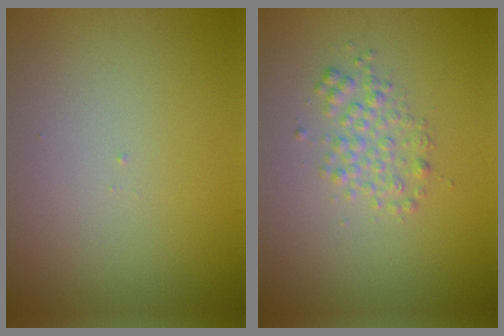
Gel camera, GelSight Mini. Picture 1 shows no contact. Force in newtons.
{"total": 2.0, "press": 2.0, "slide": 0.0}